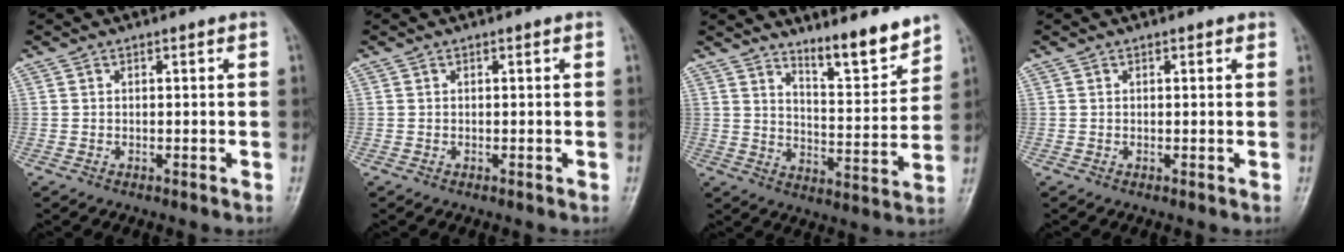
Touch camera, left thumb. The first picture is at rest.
{"total": 0.0}
{"total": 9.6, "force": [8.1, 1.6, 4.9], "torque": [-0.060, -0.074, 0.134]}
{"total": 0.8, "force": [0.5, 0.4, 0.4], "torque": [-0.003, -0.002, 0.004]}